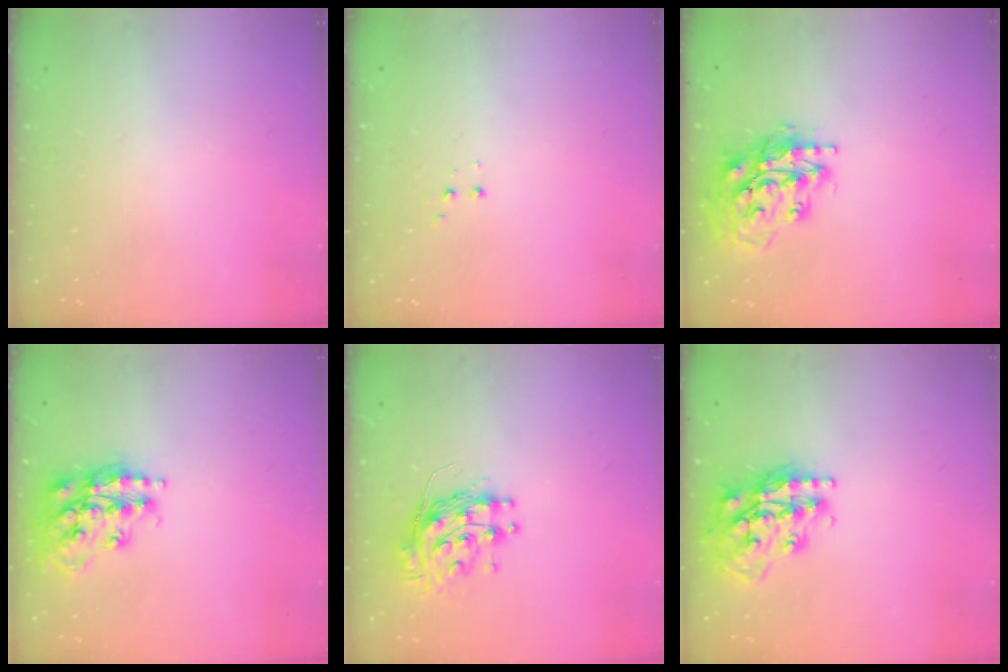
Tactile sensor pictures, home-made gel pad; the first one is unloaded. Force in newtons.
{"total": 2.8, "press": 2.7, "slide": 0.5}
{"total": 17.9, "press": 17.8, "slide": 2.5}
{"total": 17.7, "press": 17.6, "slide": 1.4}
{"total": 10.2, "press": 10.1, "slide": 0.9}
{"total": 17.9, "press": 17.8, "slide": 1.5}